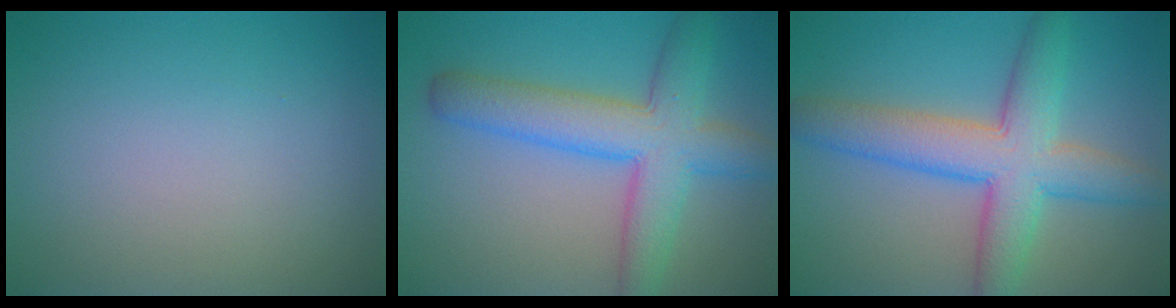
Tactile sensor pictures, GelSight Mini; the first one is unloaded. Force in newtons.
{"total": 7.0, "press": 7.0, "slide": 0.2}
{"total": 7.4, "press": 7.3, "slide": 0.4}